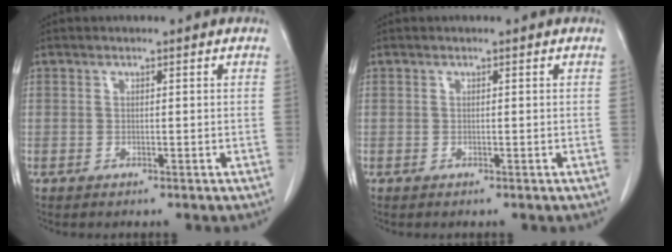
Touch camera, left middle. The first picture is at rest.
{"total": 0.0}